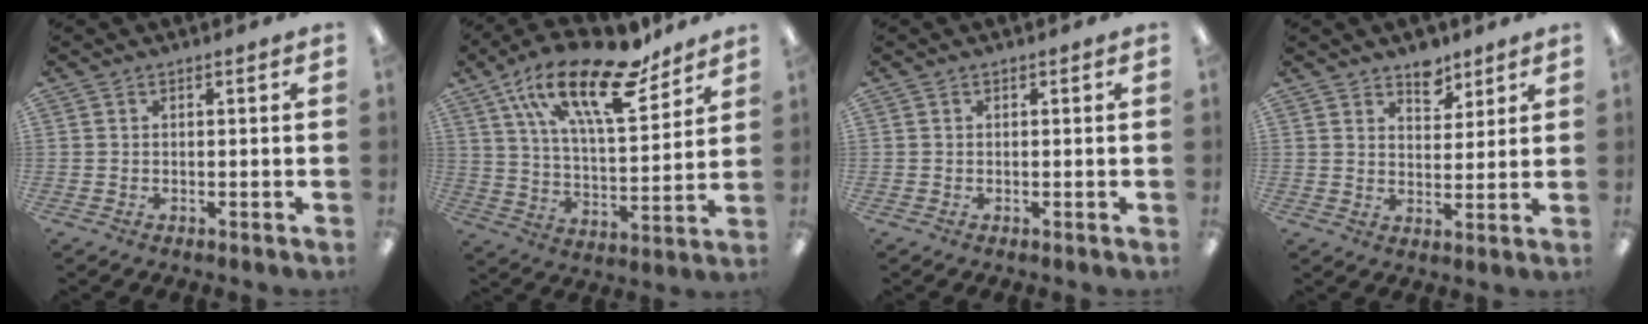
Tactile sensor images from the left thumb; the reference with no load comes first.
{"total": 23.1, "force": [15.1, 8.5, 15.3], "torque": [-0.255, -0.081, 0.256]}
{"total": 0.0}
{"total": 6.5, "force": [5.1, 3.6, 1.9], "torque": [-0.014, -0.029, 0.088]}